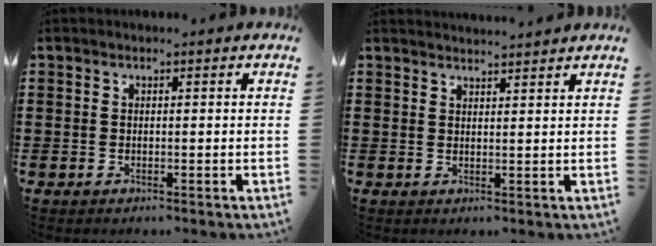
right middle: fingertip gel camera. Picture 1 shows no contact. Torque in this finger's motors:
{"motor_torque": [-0.18, 0.30, -0.17, -0.01]}